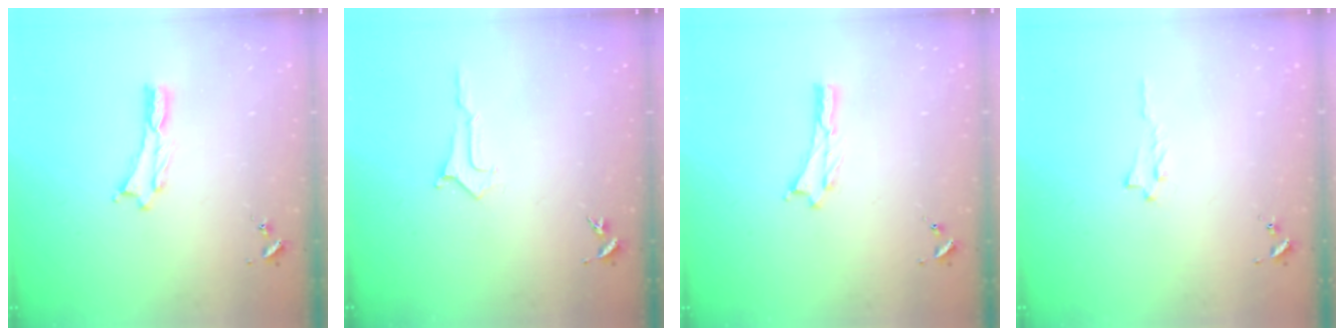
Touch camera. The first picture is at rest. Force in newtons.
{"total": 0.0}
{"total": 0.0}
{"total": 0.6, "press": 0.6, "slide": 0.1}